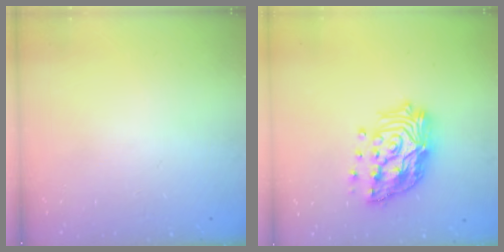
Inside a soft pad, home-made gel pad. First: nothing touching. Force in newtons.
{"total": 19.2, "press": 19.1, "slide": 1.9}